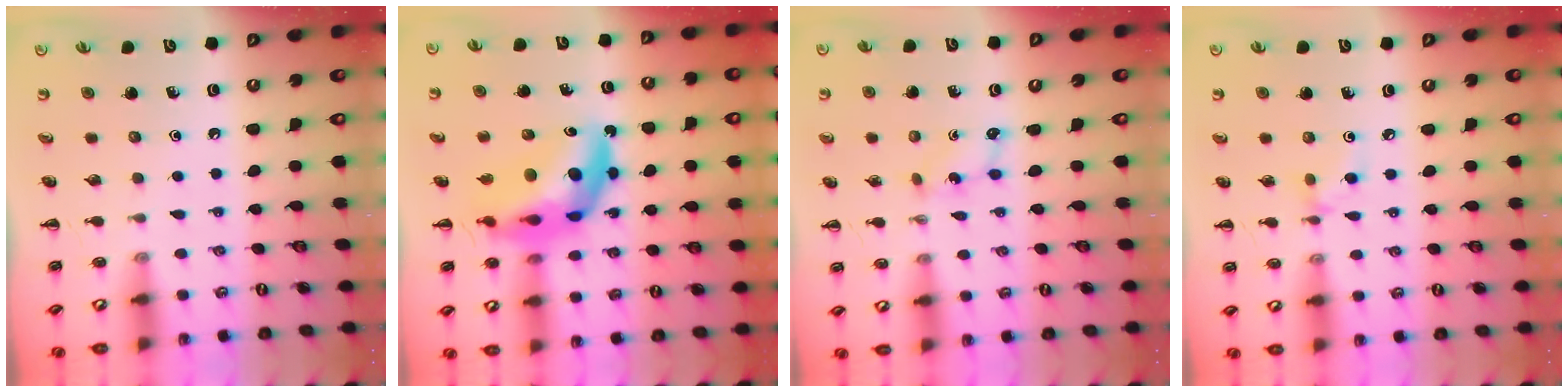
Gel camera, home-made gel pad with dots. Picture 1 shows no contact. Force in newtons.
{"total": 12.9, "press": 12.4, "slide": 3.6}
{"total": 2.7, "press": 2.6, "slide": 0.8}
{"total": 4.3, "press": 4.0, "slide": 1.5}